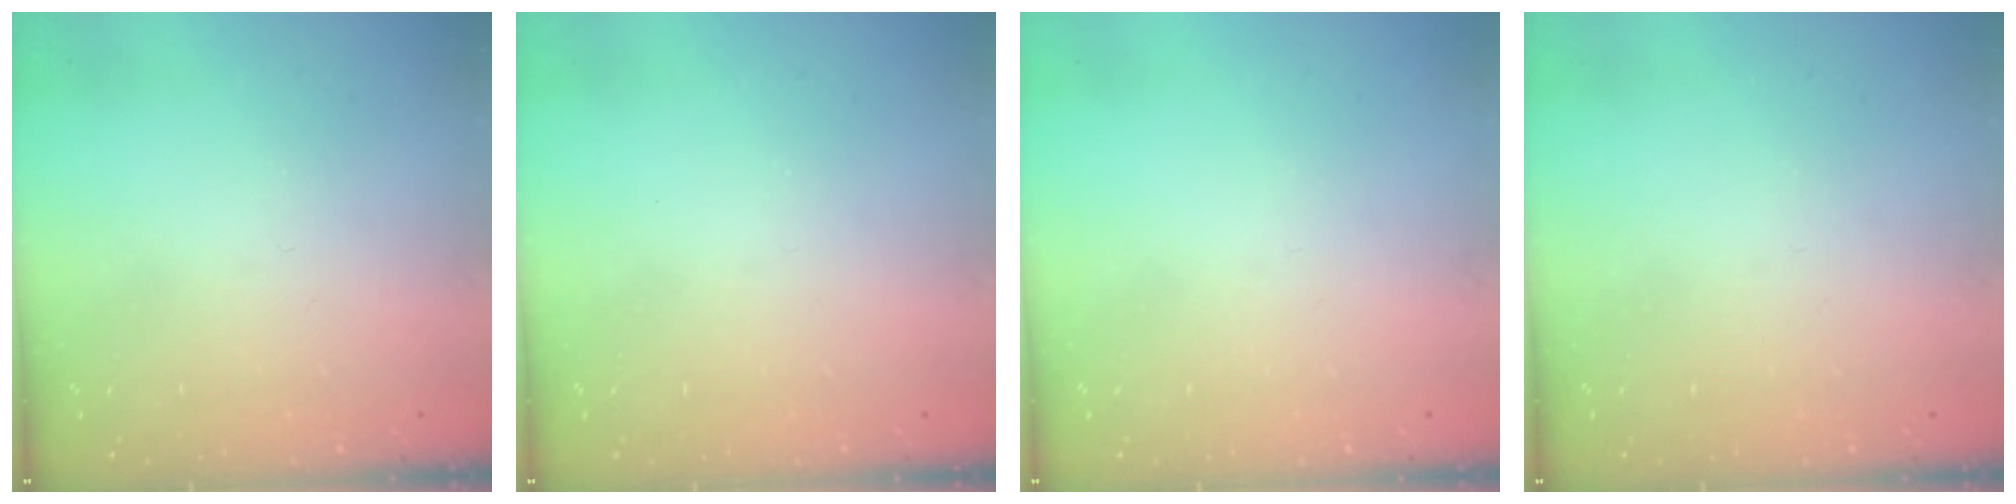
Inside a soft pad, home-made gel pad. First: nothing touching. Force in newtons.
{"total": 0.0}
{"total": 0.0}
{"total": 0.0}